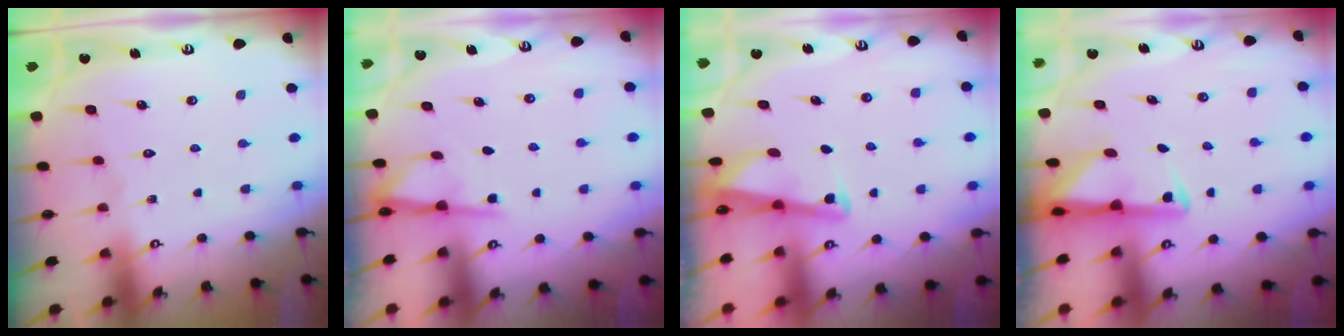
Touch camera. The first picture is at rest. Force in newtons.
{"total": 2.2, "press": 2.2, "slide": 0.3}
{"total": 2.8, "press": 2.8, "slide": 0.4}
{"total": 2.8, "press": 2.8, "slide": 0.7}